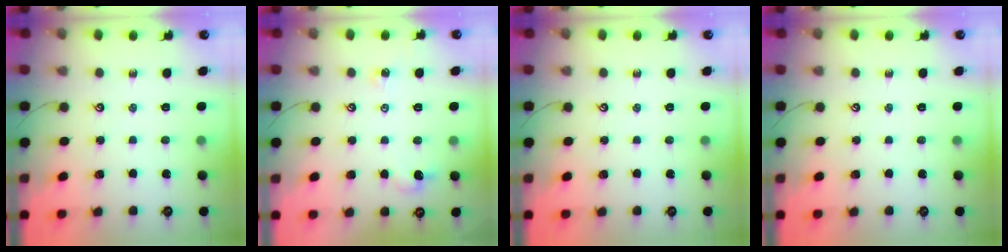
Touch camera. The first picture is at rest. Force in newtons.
{"total": 4.1, "press": 4.1, "slide": 0.5}
{"total": 0.0}
{"total": 0.0}